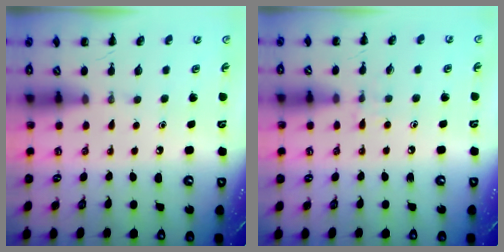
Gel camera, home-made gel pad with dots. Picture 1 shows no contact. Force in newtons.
{"total": 4.4, "press": 4.0, "slide": 1.7}